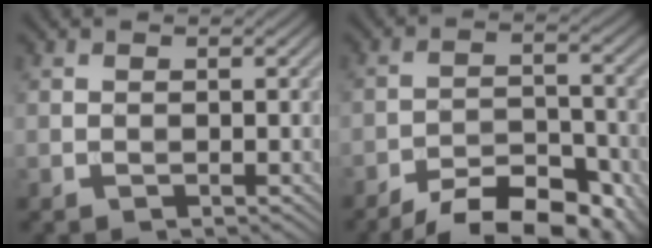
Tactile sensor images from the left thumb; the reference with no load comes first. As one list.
[{"total": 10.0, "force": [-7.9, 3.5, 5.0], "torque": [-0.072, -0.001, -0.126]}]